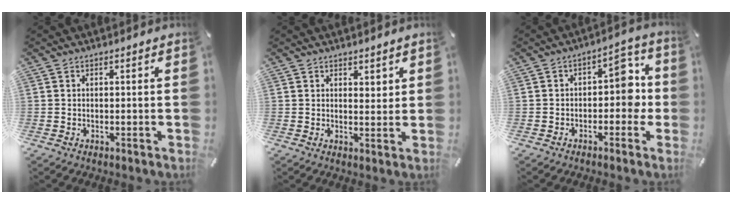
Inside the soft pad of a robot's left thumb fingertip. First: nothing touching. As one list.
[{"total": 2.5, "force": [2.0, 1.5, 0.2], "torque": [0.009, -0.011, 0.034]}, {"total": 8.6, "force": [-0.3, 5.6, 6.6], "torque": [-0.074, 0.003, -0.013]}]